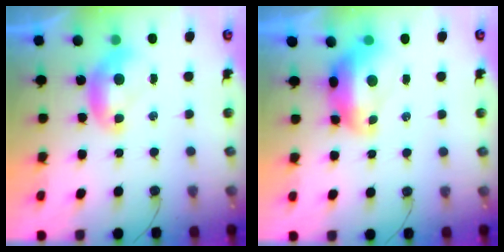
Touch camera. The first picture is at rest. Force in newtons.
{"total": 2.8, "press": 2.7, "slide": 0.8}